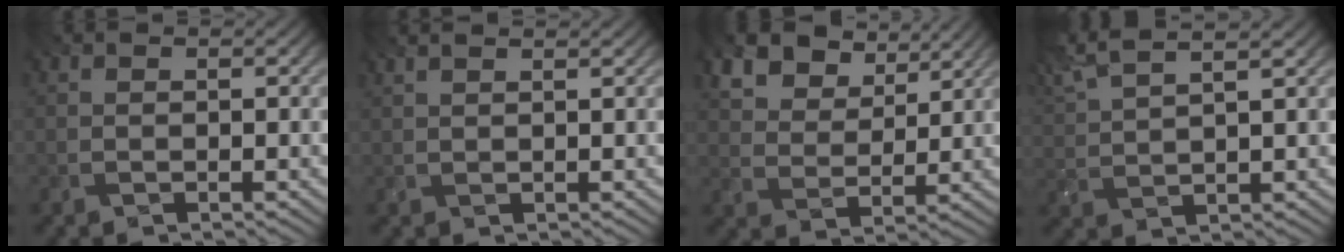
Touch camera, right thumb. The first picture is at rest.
{"total": 2.3, "force": [1.8, 0.3, 1.3], "torque": [-0.014, 0.003, 0.014]}
{"total": 9.8, "force": [6.2, 5.8, 5.0], "torque": [-0.136, -0.012, 0.113]}
{"total": 6.5, "force": [5.0, 1.2, 4.0], "torque": [-0.086, 0.024, 0.088]}